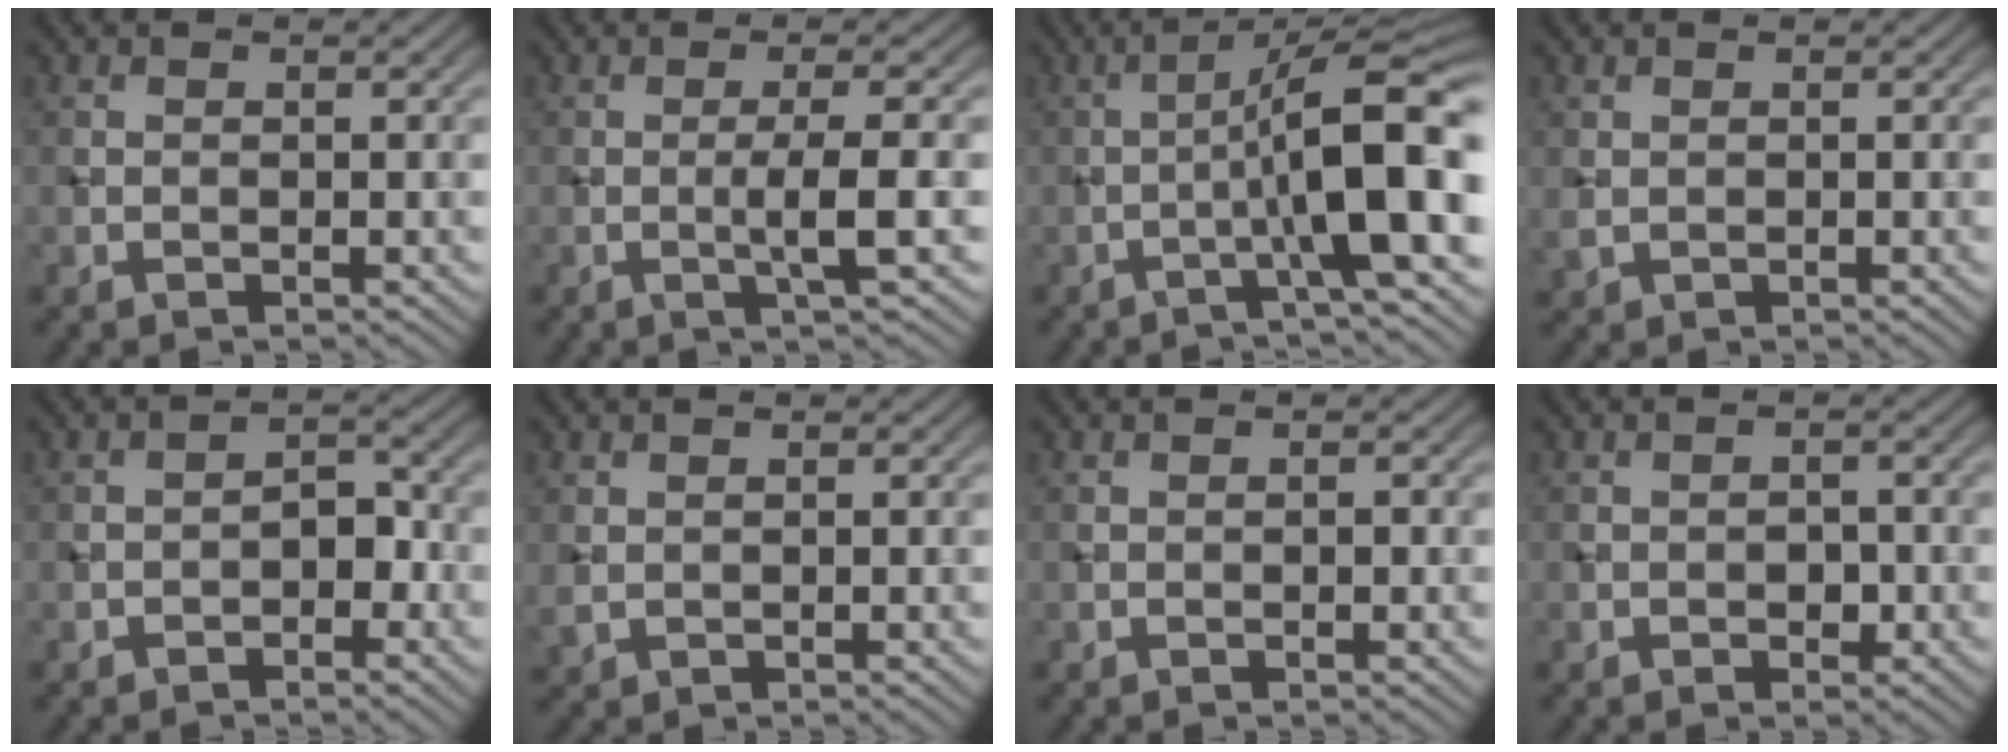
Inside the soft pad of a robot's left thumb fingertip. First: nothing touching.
{"total": 3.9, "force": [-0.6, 0.3, 3.8], "torque": [-0.064, 0.008, -0.022]}
{"total": 11.2, "force": [-2.6, 1.6, 10.8], "torque": [-0.149, 0.026, -0.051]}
{"total": 1.1, "force": [0.0, 1.0, 0.6], "torque": [-0.016, -0.005, 0.003]}
{"total": 2.8, "force": [-1.5, 1.6, 1.8], "torque": [-0.023, 0.012, -0.028]}
{"total": 1.1, "force": [0.0, 0.9, 0.6], "torque": [-0.018, -0.004, 0.004]}
{"total": 0.7, "force": [-0.3, 0.2, 0.6], "torque": [-0.009, 0.003, -0.005]}
{"total": 2.0, "force": [-0.8, 1.2, 1.5], "torque": [-0.022, 0.003, -0.015]}